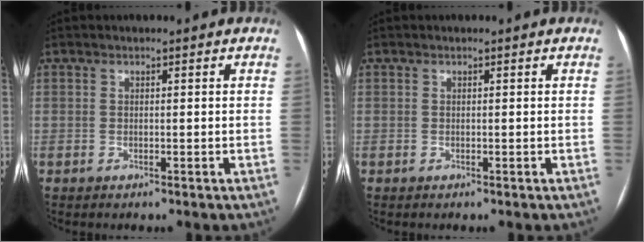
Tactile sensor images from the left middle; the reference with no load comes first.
{"total": 0.0}